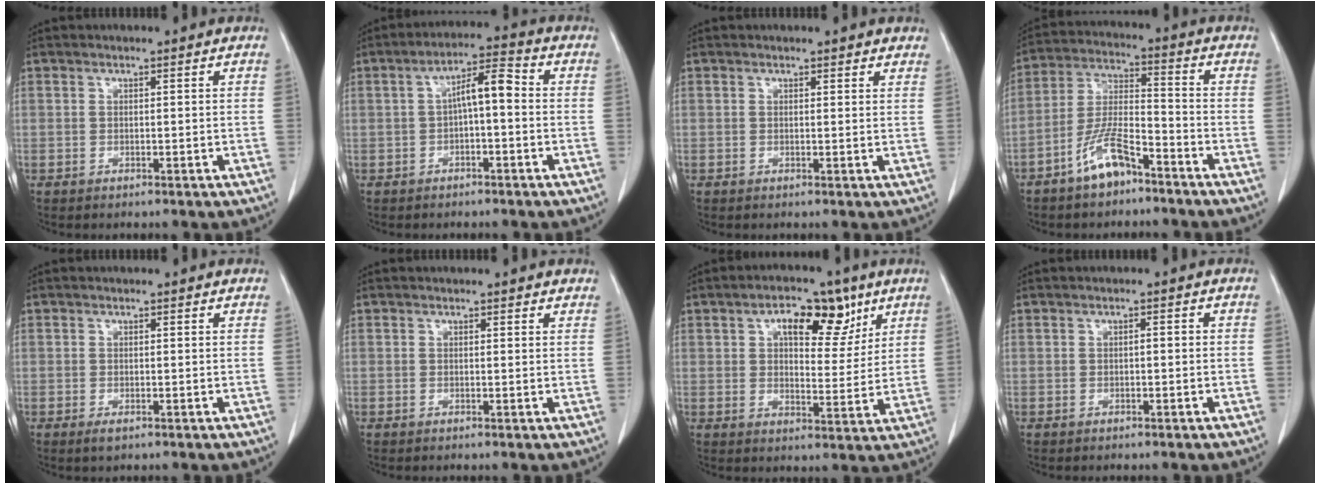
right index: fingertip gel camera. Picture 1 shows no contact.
{"total": 5.9, "force": [-0.1, 1.6, 5.6], "torque": [-0.097, 0.028, -0.004]}
{"total": 2.4, "force": [2.0, 0.9, 0.8], "torque": [-0.007, 0.002, 0.014]}
{"total": 8.6, "force": [-5.8, 2.7, 5.8], "torque": [-0.130, 0.003, -0.113]}
{"total": 1.0, "force": [0.0, 0.7, 0.7], "torque": [-0.014, -0.001, -0.001]}
{"total": 1.9, "force": [1.7, 0.7, 0.6], "torque": [-0.008, 0.002, 0.011]}
{"total": 9.7, "force": [5.1, 4.8, 6.8], "torque": [-0.098, 0.015, 0.079]}
{"total": 0.7, "force": [0.0, 0.2, 0.6], "torque": [-0.010, 0.003, 0.000]}